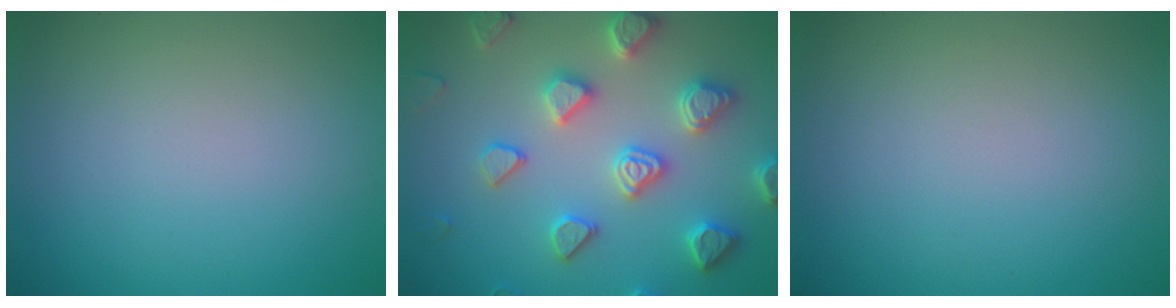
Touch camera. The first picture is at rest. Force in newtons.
{"total": 5.0, "press": 4.8, "slide": 1.2}
{"total": 0.0}